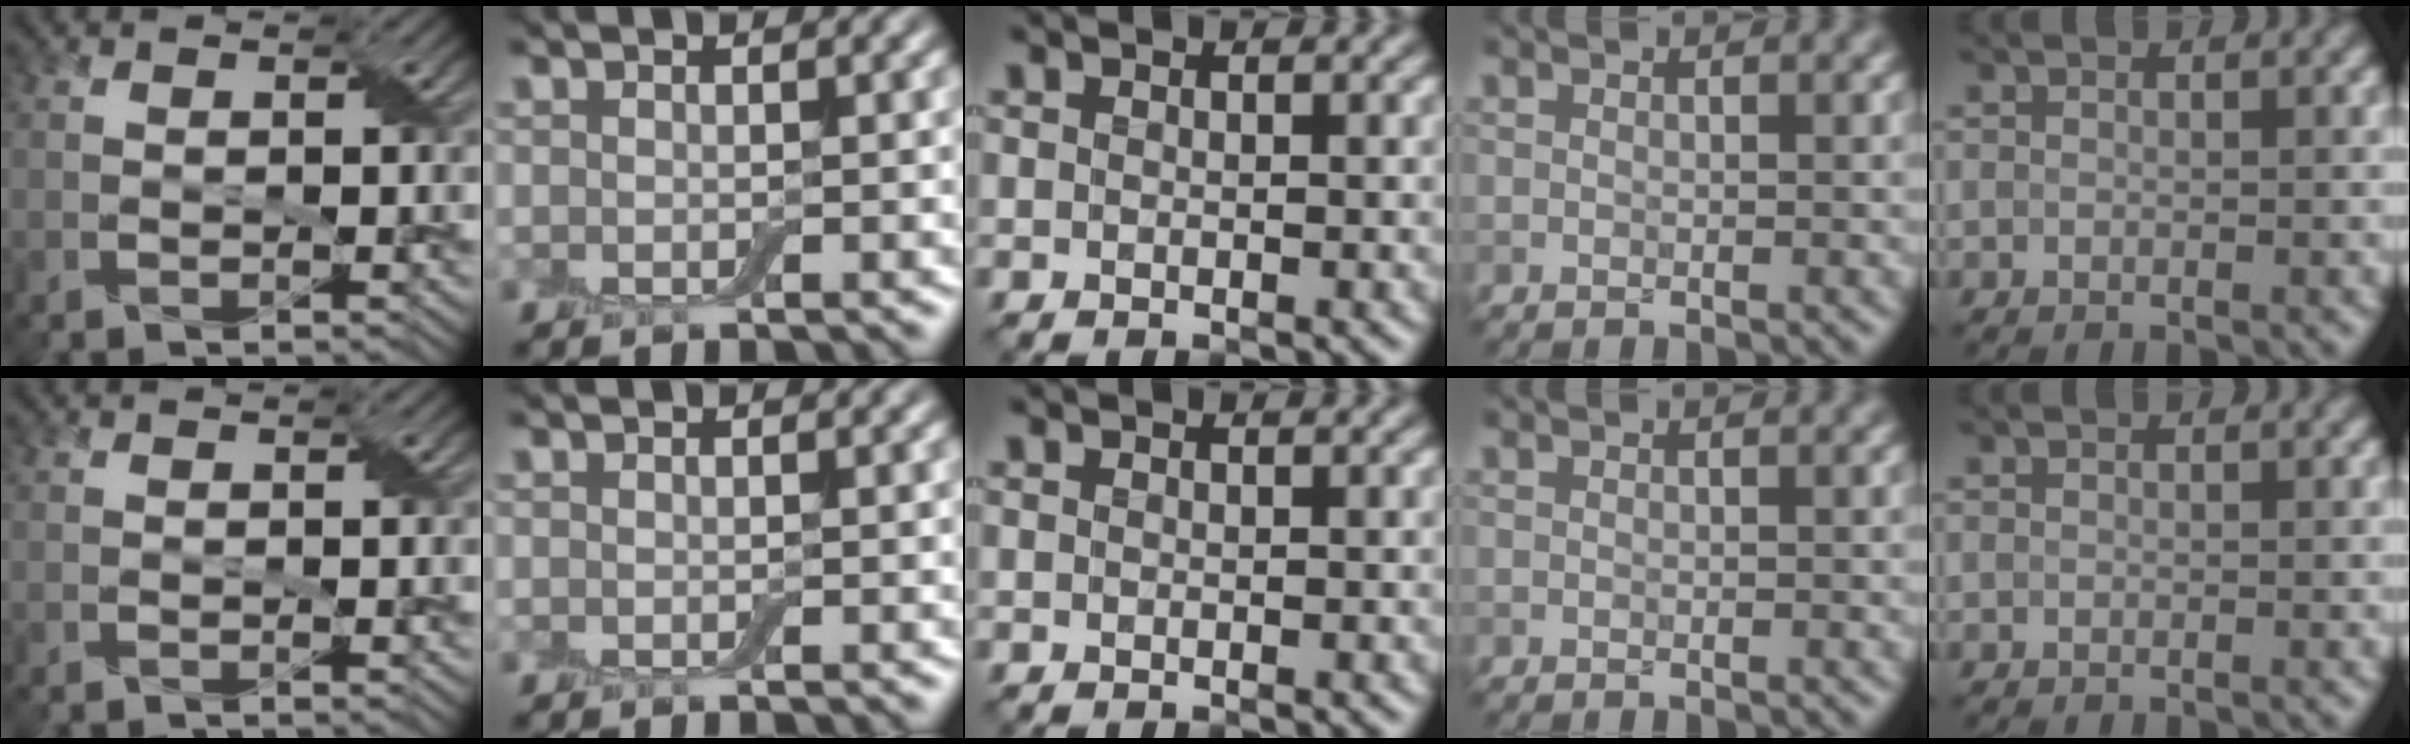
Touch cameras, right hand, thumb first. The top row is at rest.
{}